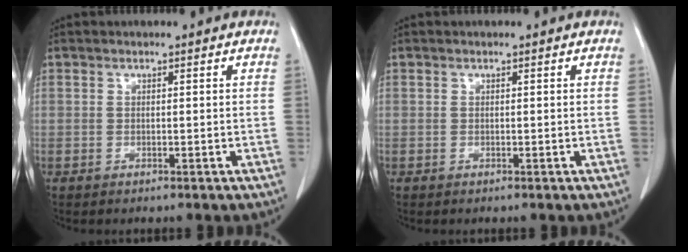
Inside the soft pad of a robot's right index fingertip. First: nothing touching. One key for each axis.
{"total": 0.0}